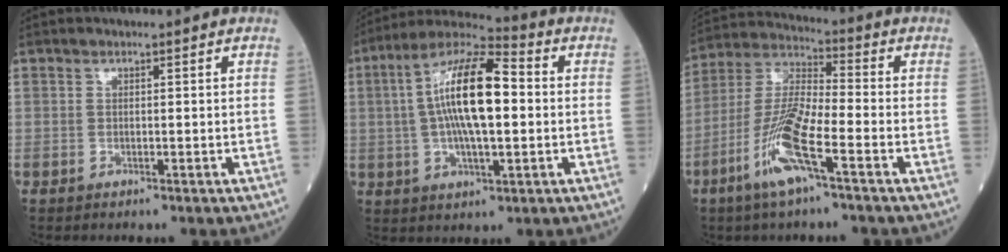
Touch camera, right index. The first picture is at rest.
{"total": 14.6, "force": [0.9, 3.8, 14.0], "torque": [-0.268, 0.022, 0.010]}
{"total": 11.7, "force": [-5.5, 1.3, 10.2], "torque": [-0.214, -0.008, -0.114]}